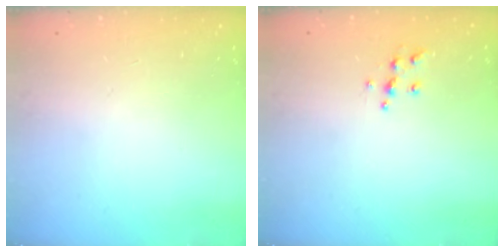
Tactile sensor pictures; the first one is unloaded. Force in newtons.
{"total": 5.9, "press": 5.9, "slide": 0.5}